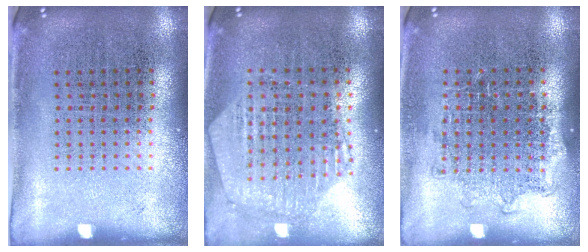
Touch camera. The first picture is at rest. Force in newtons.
{"total": 1.1, "press": 1.1, "slide": 0.2}
{"total": 1.1, "press": 0.9, "slide": 0.5}